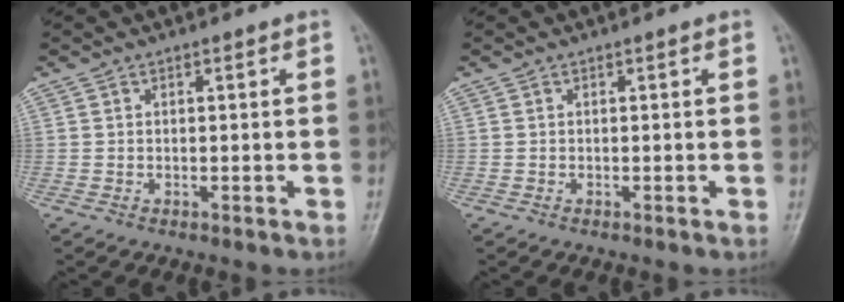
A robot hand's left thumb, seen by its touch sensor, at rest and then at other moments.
{"total": 0.0}